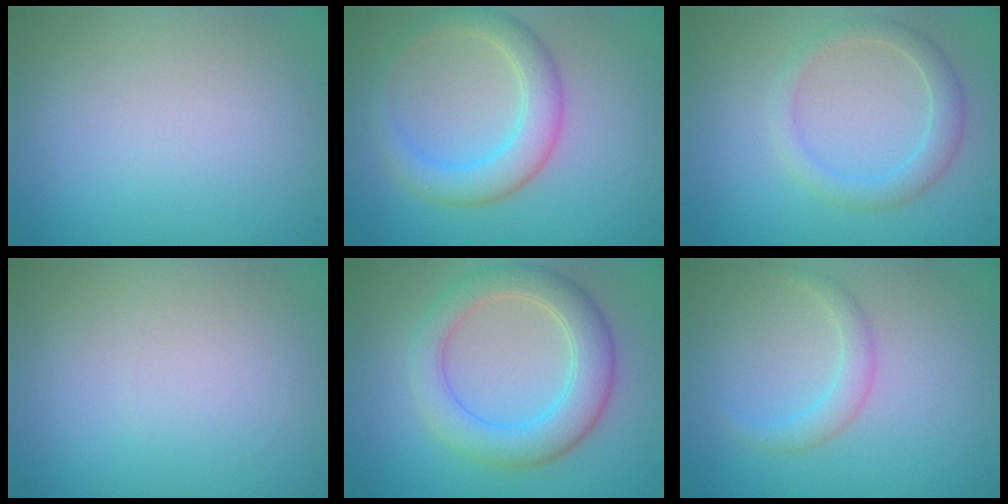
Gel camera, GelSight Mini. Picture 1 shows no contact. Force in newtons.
{"total": 3.8, "press": 3.8, "slide": 0.2}
{"total": 2.3, "press": 2.3, "slide": 0.1}
{"total": 0.0}
{"total": 5.0, "press": 5.0, "slide": 0.1}
{"total": 1.6, "press": 1.6, "slide": 0.1}